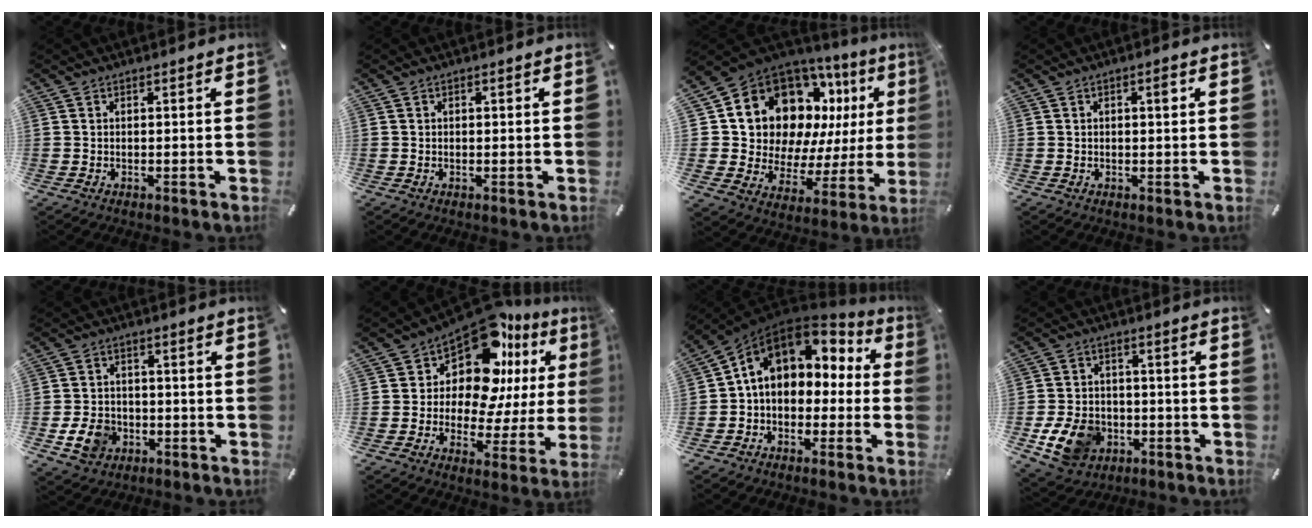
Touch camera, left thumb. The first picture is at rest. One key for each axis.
{"total": 0.5, "fx": 0.1, "fy": 0.4, "fz": 0.3, "tx": -0.006, "ty": 0.003, "tz": 0.000}
{"total": 15.9, "fx": 9.0, "fy": 11.4, "fz": 6.5, "tx": -0.108, "ty": -0.088, "tz": 0.175}
{"total": 2.3, "fx": 0.5, "fy": 1.0, "fz": 2.0, "tx": -0.024, "ty": 0.002, "tz": 0.002}
{"total": 7.3, "fx": -2.3, "fy": 6.0, "fz": 3.4, "tx": -0.074, "ty": 0.007, "tz": -0.042}
{"total": 15.2, "fx": 9.5, "fy": 8.2, "fz": 8.6, "tx": -0.147, "ty": -0.100, "tz": 0.162}
{"total": 10.4, "fx": 3.7, "fy": 8.3, "fz": 5.1, "tx": -0.095, "ty": -0.012, "tz": 0.071}
{"total": 11.2, "fx": -3.6, "fy": 8.8, "fz": 6.0, "tx": -0.125, "ty": 0.017, "tz": -0.064}